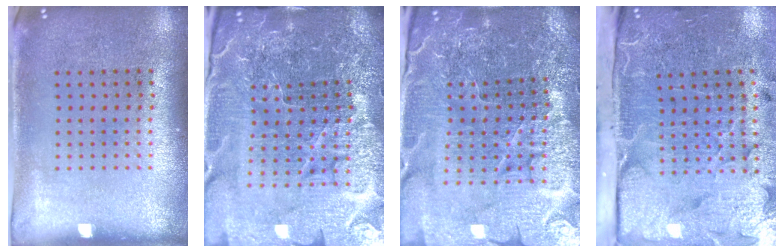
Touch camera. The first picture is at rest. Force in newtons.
{"total": 6.5, "press": 5.8, "slide": 3.0}
{"total": 5.4, "press": 5.1, "slide": 1.8}
{"total": 5.2, "press": 4.0, "slide": 3.3}